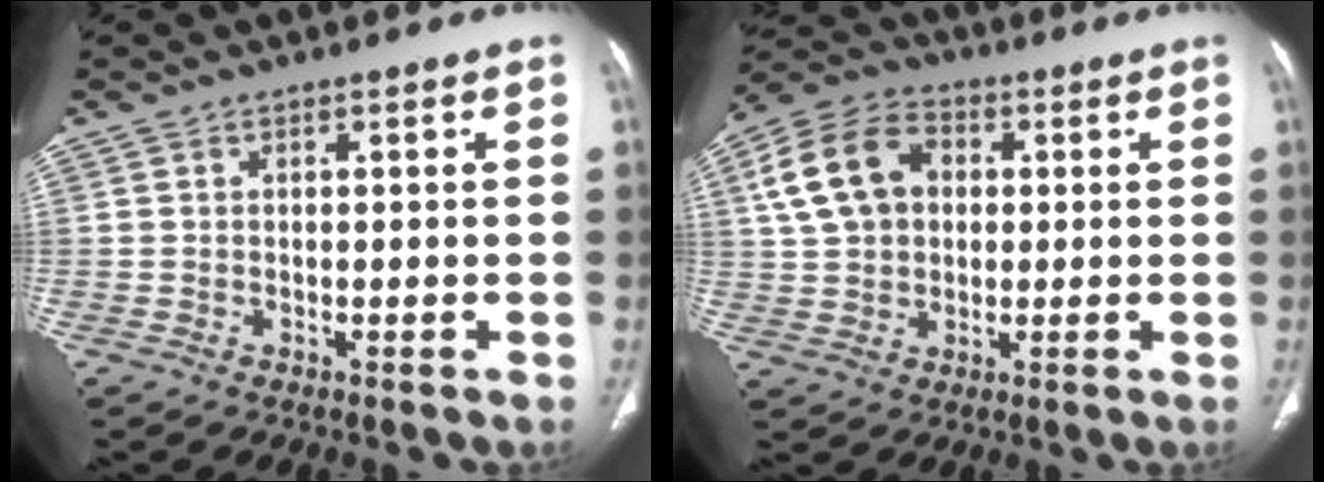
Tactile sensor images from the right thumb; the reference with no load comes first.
{"total": 12.6, "force": [2.6, 9.4, 8.0], "torque": [-0.138, 0.017, 0.041]}